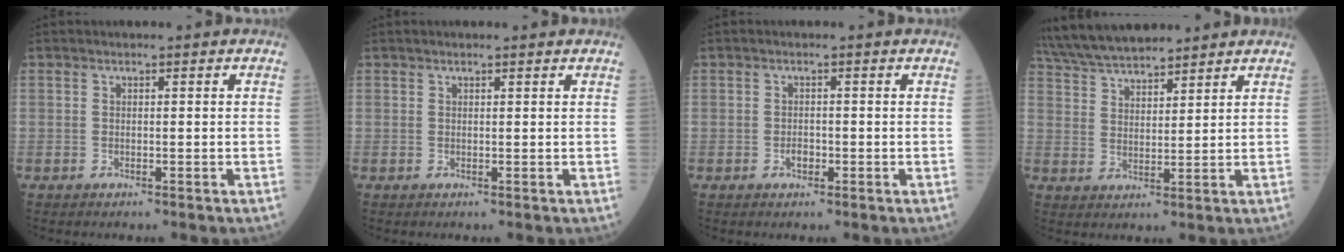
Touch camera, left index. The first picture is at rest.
{"total": 1.1, "force": [1.0, 0.0, 0.3], "torque": [-0.007, 0.008, 0.016]}
{"total": 1.2, "force": [-0.6, 0.7, 0.7], "torque": [-0.012, 0.001, -0.008]}
{"total": 11.0, "force": [10.1, 1.9, 3.8], "torque": [-0.077, 0.030, 0.188]}